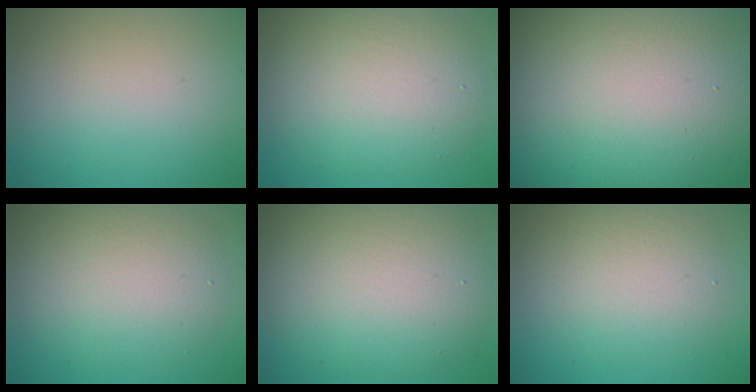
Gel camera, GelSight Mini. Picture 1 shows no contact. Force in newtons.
{"total": 7.5, "press": 7.5, "slide": 0.6}
{"total": 27.9, "press": 27.8, "slide": 1.4}
{"total": 5.5, "press": 5.5, "slide": 0.2}
{"total": 9.5, "press": 9.5, "slide": 0.1}
{"total": 4.1, "press": 4.1, "slide": 0.2}